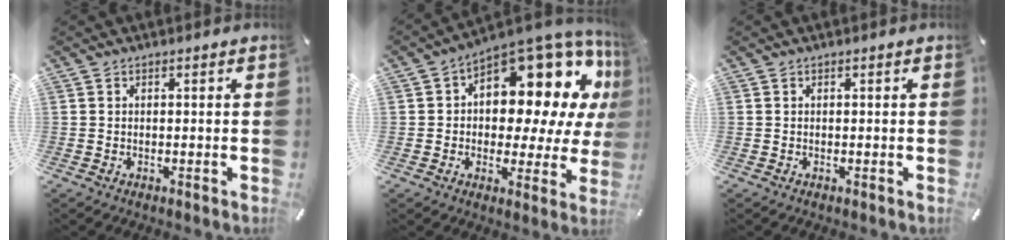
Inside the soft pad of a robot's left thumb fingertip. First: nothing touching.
{"total": 14.5, "force": [7.8, 8.0, 9.3], "torque": [-0.115, -0.090, 0.126]}
{"total": 0.0}